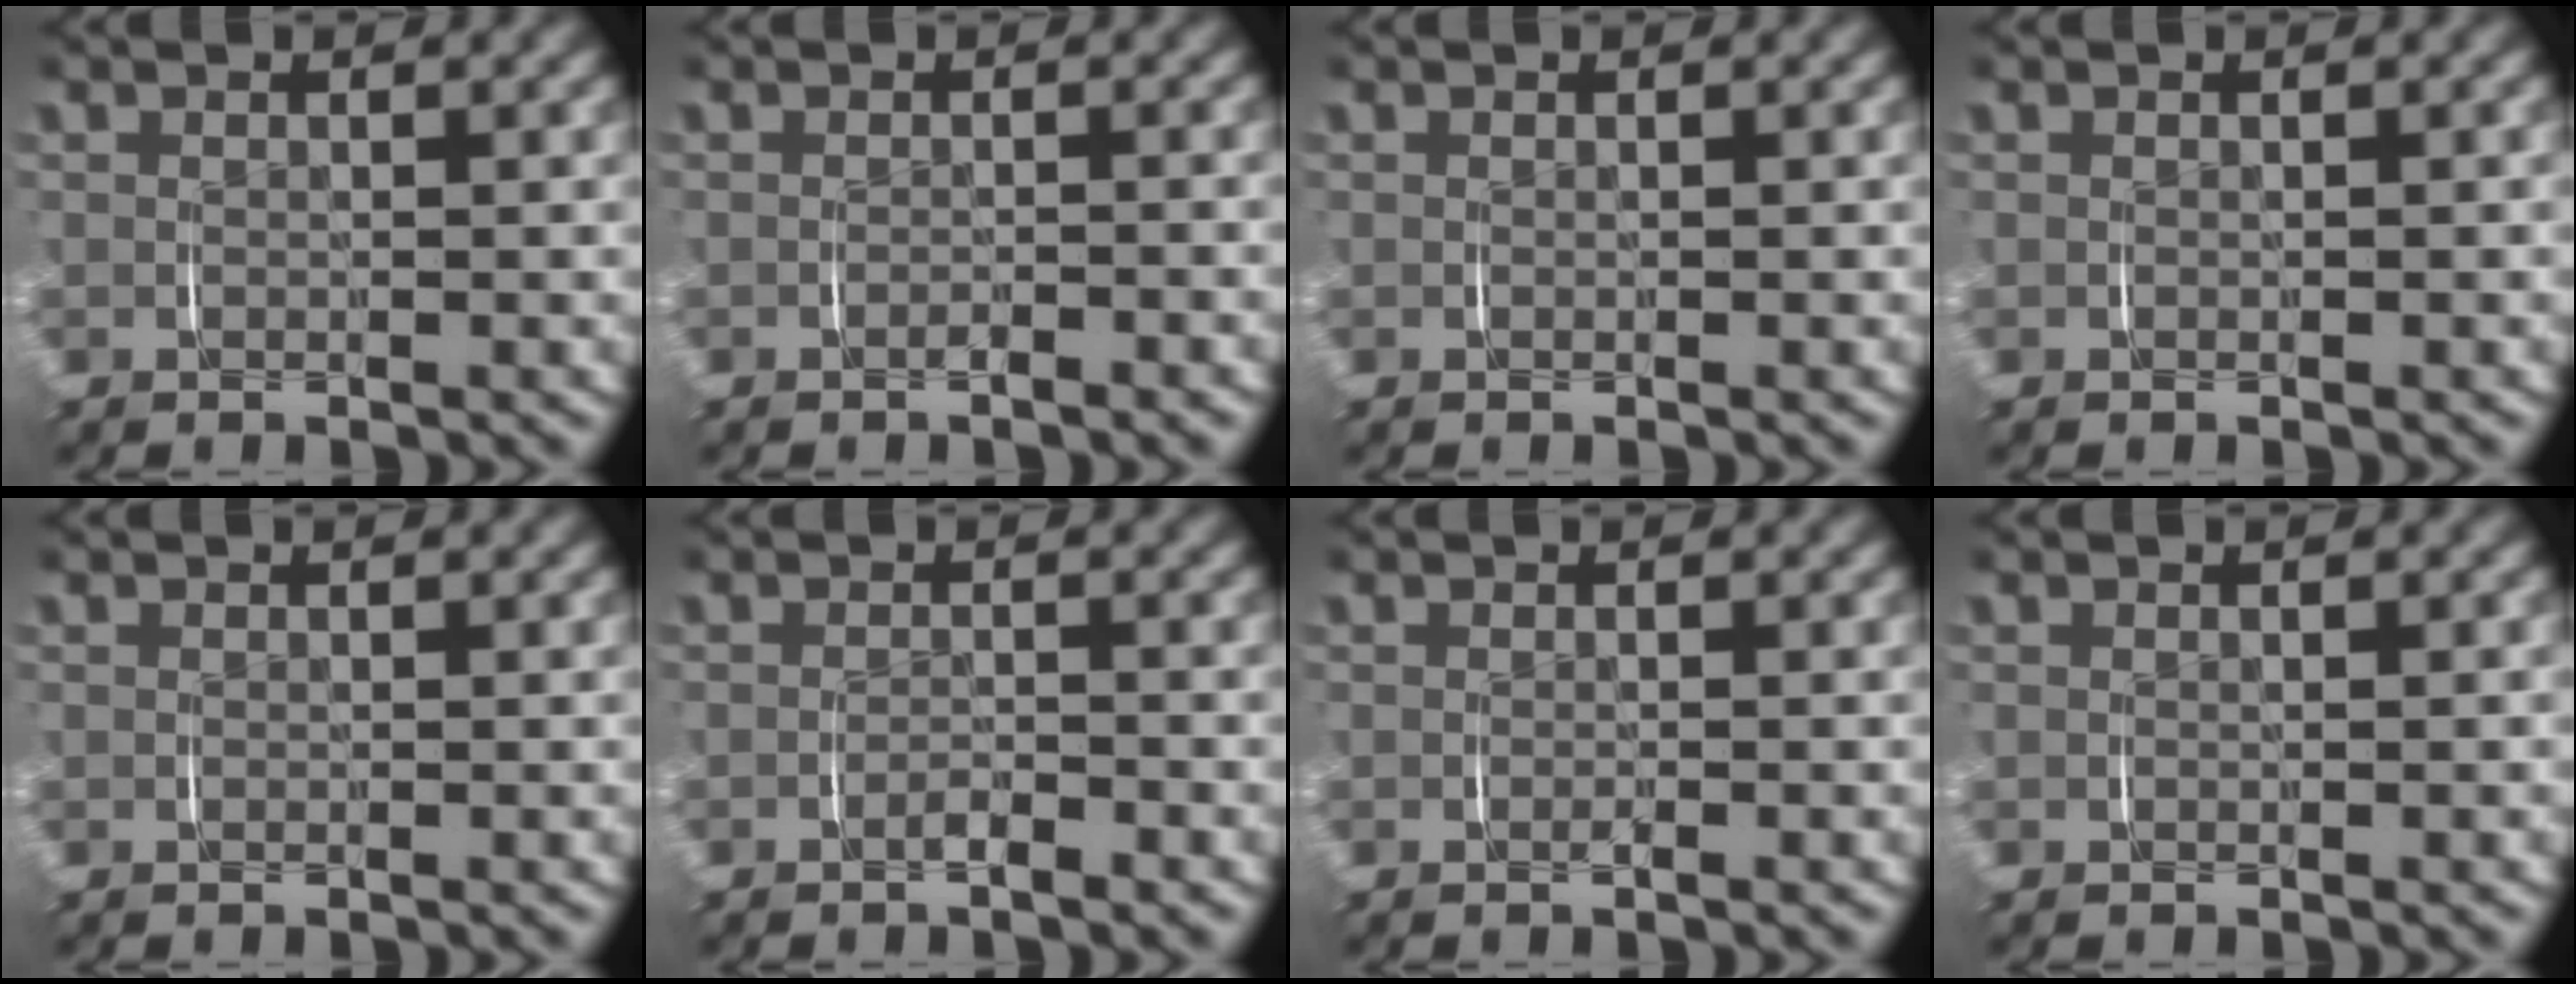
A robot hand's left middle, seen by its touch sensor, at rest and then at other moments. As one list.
[{"total": 0.6, "force": [-0.5, 0.1, 0.2], "torque": [-0.003, 0.002, -0.011]}, {"total": 0.0}, {"total": 0.0}, {"total": 0.0}, {"total": 0.9, "force": [-0.7, 0.3, 0.5], "torque": [-0.008, 0.003, -0.017]}, {"total": 0.0}, {"total": 0.0}]